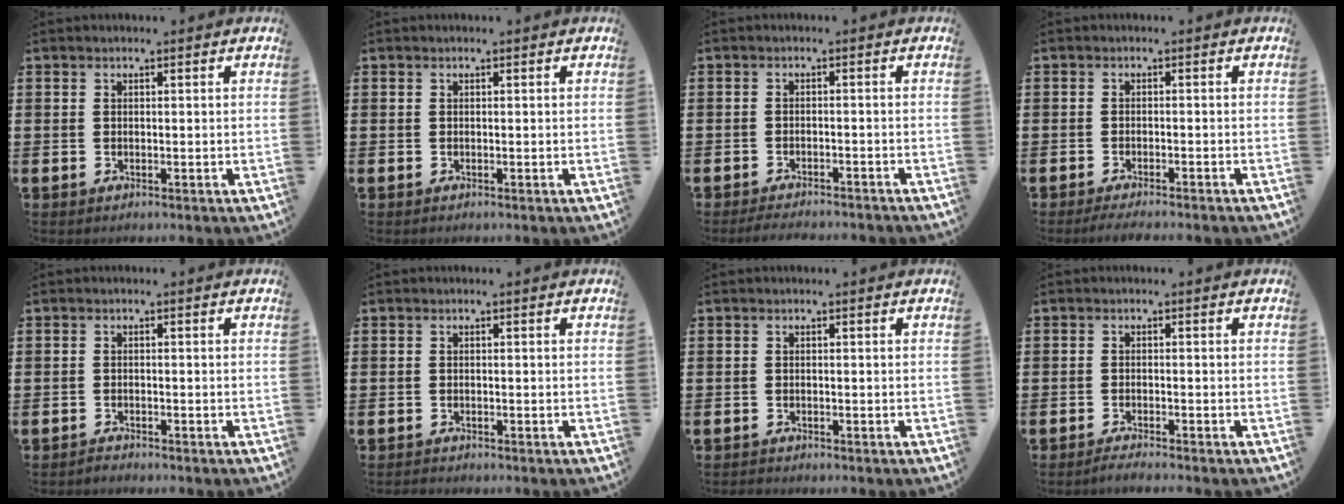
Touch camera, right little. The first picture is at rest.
{"total": 0.0}
{"total": 1.8, "force": [-1.7, 0.0, 0.4], "torque": [-0.008, 0.003, -0.035]}
{"total": 1.4, "force": [-1.2, -0.1, 0.7], "torque": [-0.010, 0.000, -0.024]}
{"total": 0.9, "force": [-0.9, 0.1, 0.0], "torque": [-0.003, -0.001, -0.018]}
{"total": 0.5, "force": [-0.5, 0.1, 0.0], "torque": [-0.001, -0.002, -0.011]}
{"total": 0.5, "force": [-0.5, 0.1, 0.0], "torque": [-0.001, -0.001, -0.011]}
{"total": 1.2, "force": [-1.1, -0.1, 0.5], "torque": [-0.008, -0.002, -0.022]}